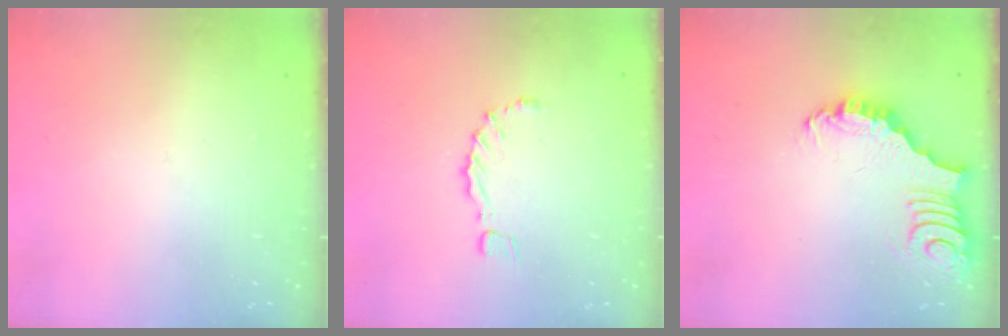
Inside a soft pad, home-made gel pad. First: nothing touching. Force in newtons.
{"total": 1.1, "press": 1.1, "slide": 0.2}
{"total": 3.4, "press": 3.4, "slide": 0.4}